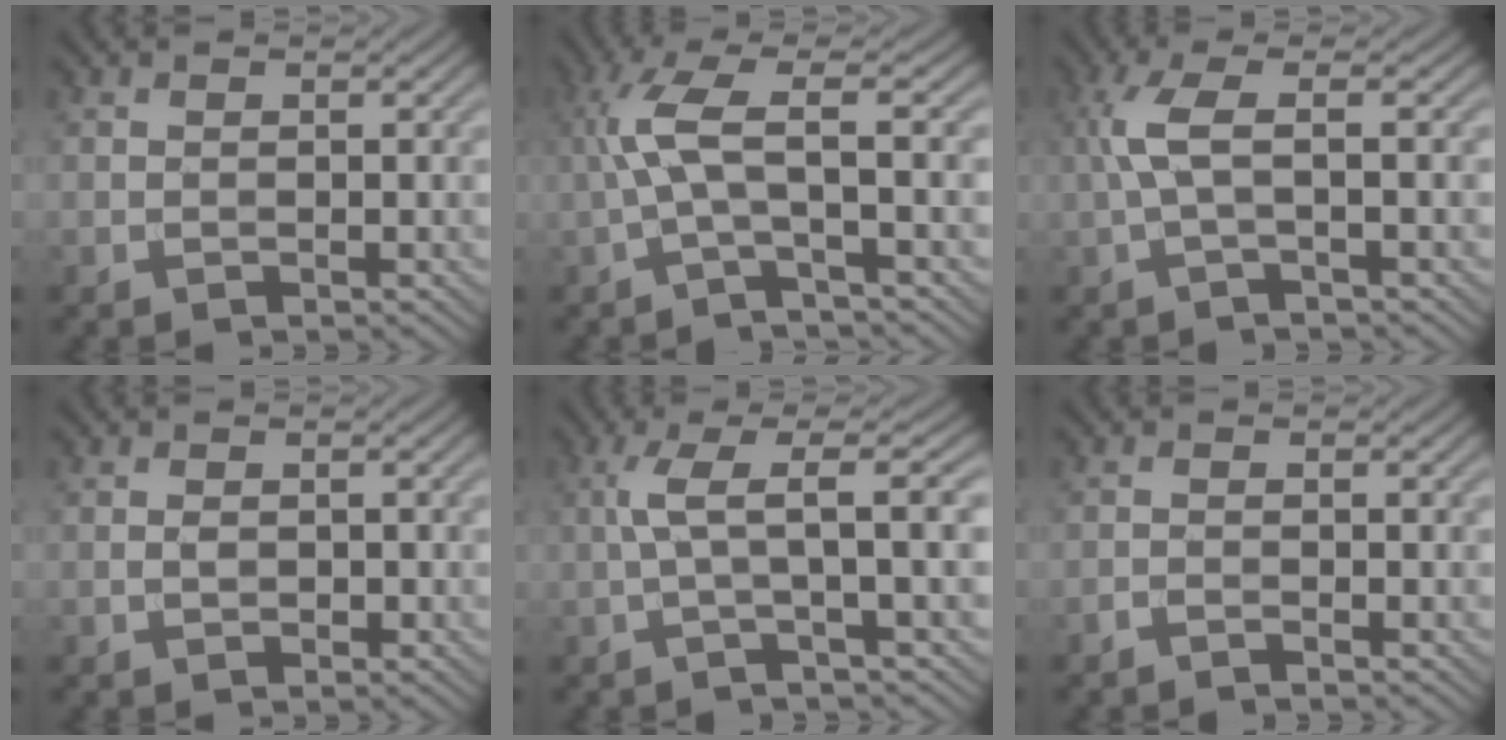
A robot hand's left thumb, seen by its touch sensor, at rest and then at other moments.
{"total": 5.8, "force": [-0.5, 0.7, 5.8], "torque": [-0.128, 0.020, -0.022]}
{"total": 4.5, "force": [0.0, 0.9, 4.4], "torque": [-0.096, 0.010, -0.008]}
{"total": 1.4, "force": [-0.3, 0.9, 1.0], "torque": [-0.015, 0.000, -0.006]}
{"total": 5.7, "force": [0.6, 0.6, 5.6], "torque": [-0.106, 0.022, 0.002]}
{"total": 0.9, "force": [-0.8, 0.1, 0.4], "torque": [-0.007, 0.001, -0.019]}